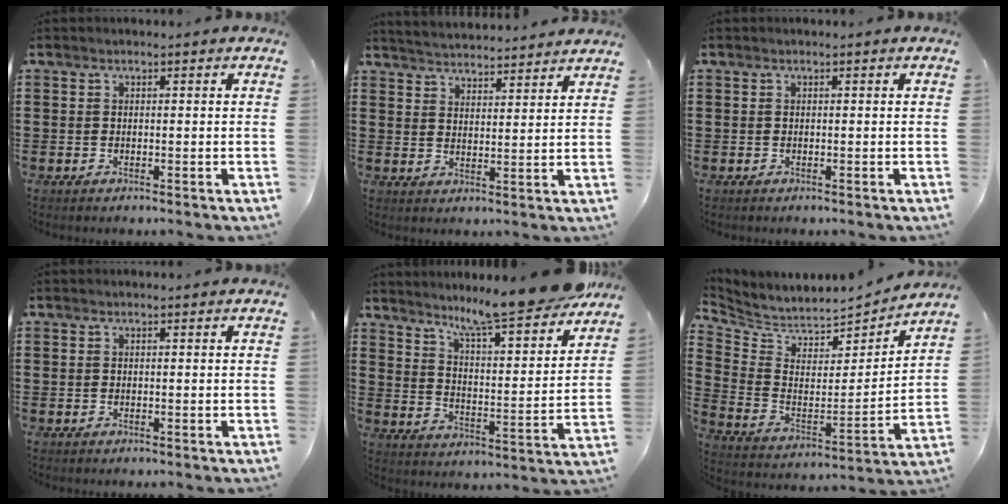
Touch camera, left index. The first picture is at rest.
{"total": 3.8, "force": [3.7, -0.5, -0.6], "torque": [-0.005, -0.022, 0.064]}
{"total": 0.0}
{"total": 0.0}
{"total": 10.1, "force": [9.2, -0.6, 4.3], "torque": [-0.101, -0.063, 0.149]}
{"total": 4.9, "force": [4.8, 1.2, 0.0], "torque": [-0.037, -0.045, 0.076]}